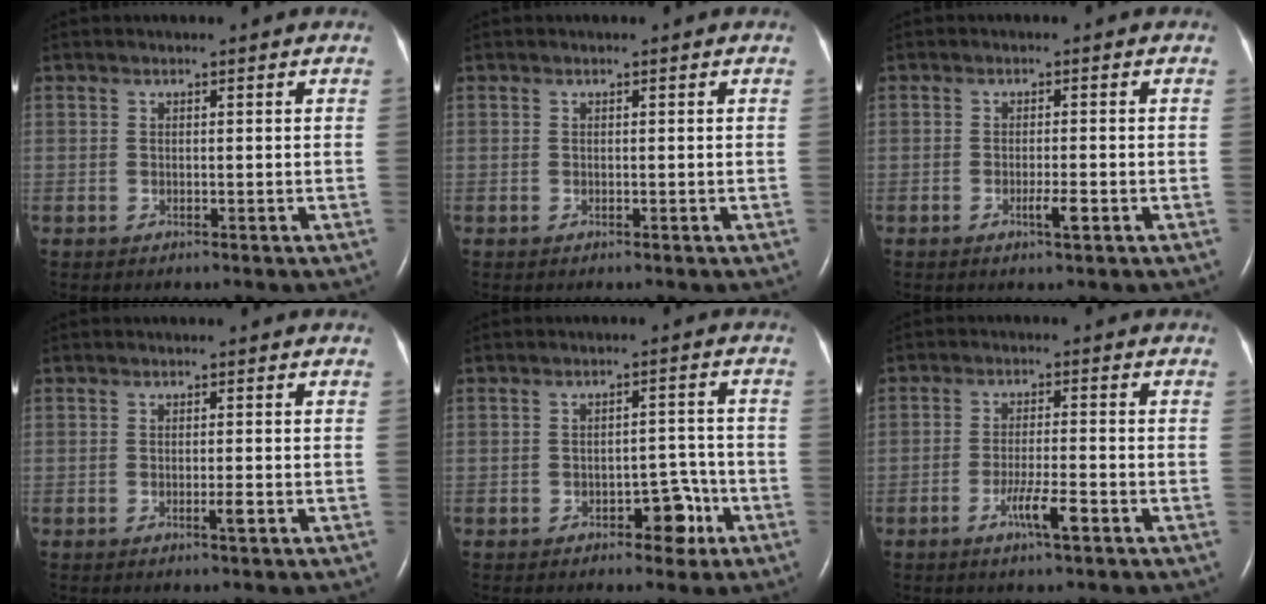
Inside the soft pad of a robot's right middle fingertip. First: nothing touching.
{"total": 0.0}
{"total": 2.1, "force": [-0.9, 0.1, 1.9], "torque": [-0.035, -0.003, -0.015]}
{"total": 1.2, "force": [-0.5, -0.1, 1.1], "torque": [-0.023, -0.003, -0.008]}
{"total": 4.5, "force": [-2.5, 2.3, 3.0], "torque": [-0.033, 0.016, -0.031]}
{"total": 4.5, "force": [-2.4, 0.1, 3.9], "torque": [-0.075, -0.005, -0.044]}